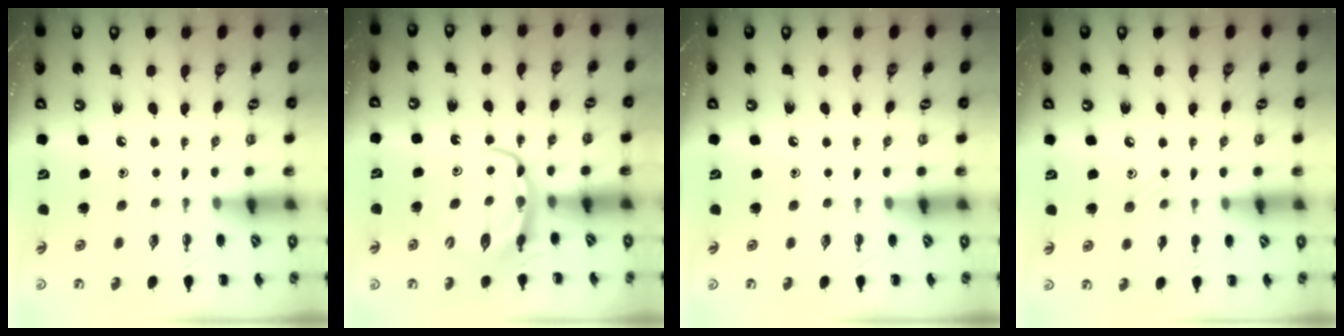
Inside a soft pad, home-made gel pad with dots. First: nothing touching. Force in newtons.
{"total": 6.4, "press": 6.4, "slide": 0.4}
{"total": 0.0}
{"total": 7.0, "press": 6.8, "slide": 1.9}